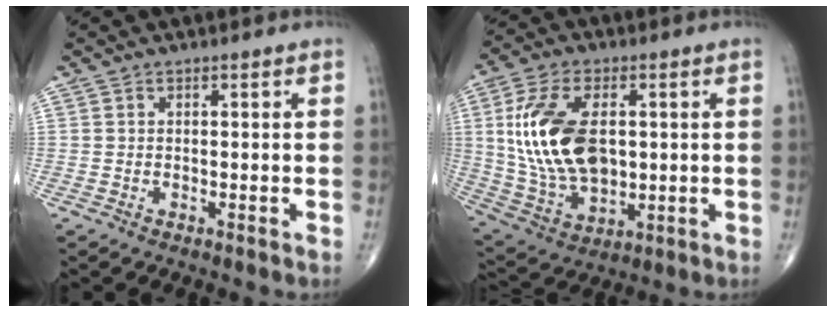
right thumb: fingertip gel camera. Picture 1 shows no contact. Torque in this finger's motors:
{"motor_torque": [-0.63, 1.35, 1.17, 0.71, 0.20]}